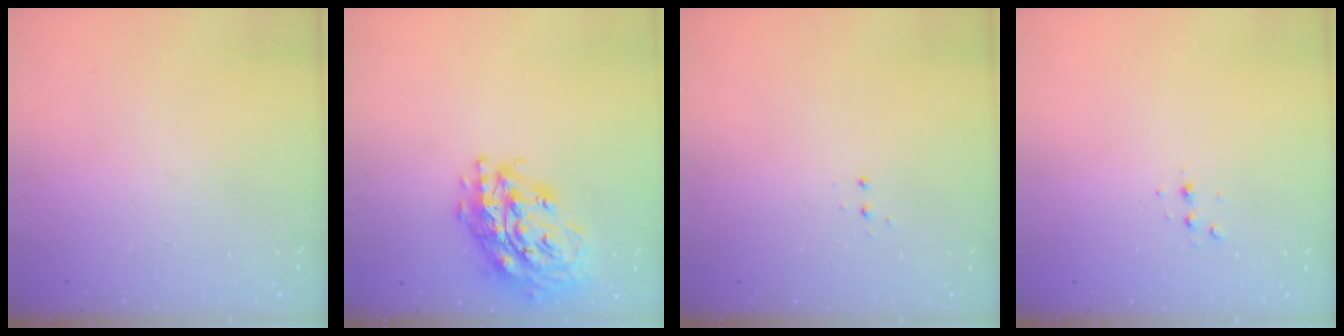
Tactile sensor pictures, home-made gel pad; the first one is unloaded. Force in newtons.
{"total": 21.0, "press": 20.9, "slide": 2.7}
{"total": 3.4, "press": 3.3, "slide": 0.7}
{"total": 2.8, "press": 2.8, "slide": 0.7}